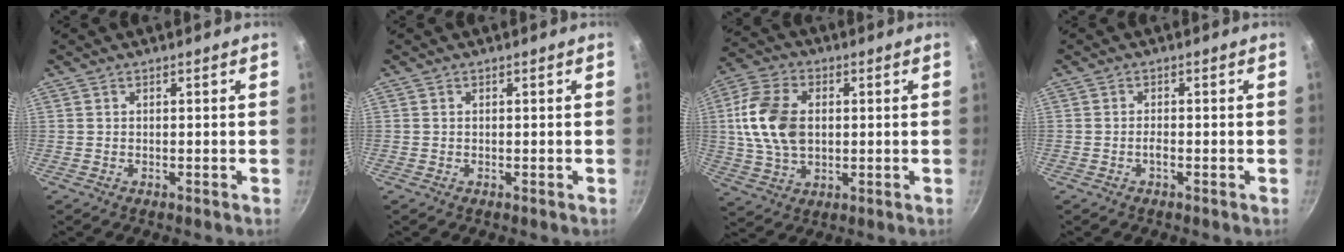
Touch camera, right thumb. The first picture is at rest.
{"total": 0.0}
{"total": 13.6, "force": [1.2, 9.1, 10.1], "torque": [-0.183, 0.006, 0.018]}
{"total": 1.3, "force": [-0.6, 0.5, 1.0], "torque": [-0.019, 0.008, -0.014]}